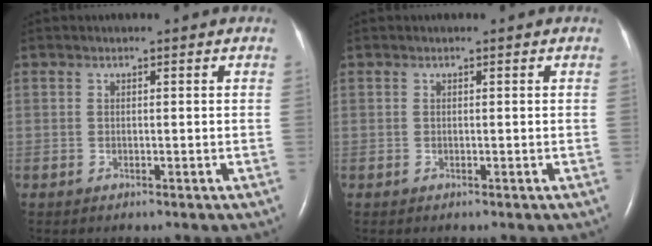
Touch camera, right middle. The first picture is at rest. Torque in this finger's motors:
{"motor_torque": [0.09, -0.14, 0.00, 0.00]}